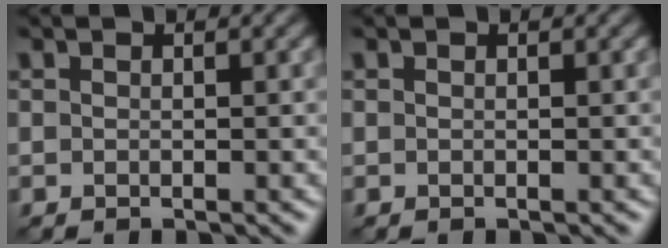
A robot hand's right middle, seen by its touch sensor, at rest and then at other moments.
{"total": 0.0}